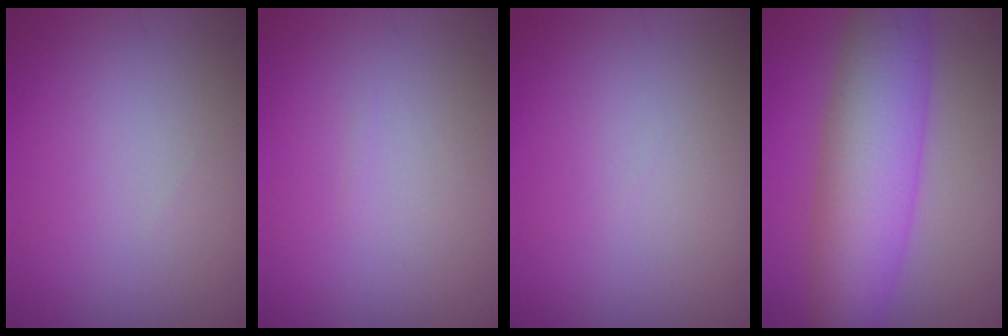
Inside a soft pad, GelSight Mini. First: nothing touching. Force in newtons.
{"total": 0.0}
{"total": 0.0}
{"total": 8.6, "press": 8.6, "slide": 0.5}